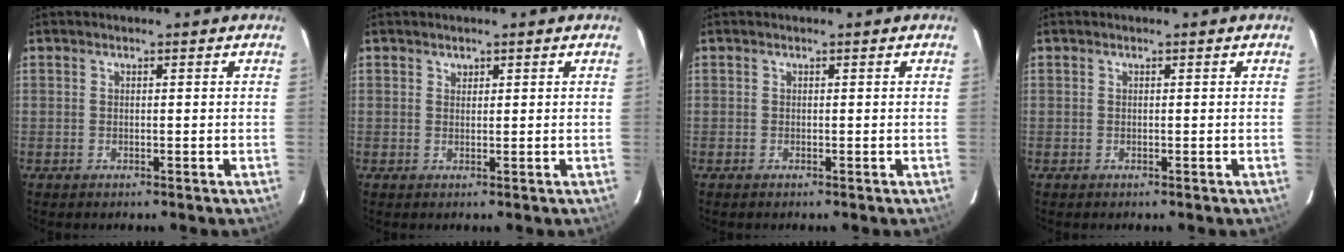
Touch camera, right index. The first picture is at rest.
{"total": 0.8, "force": [0.5, 0.6, 0.1], "torque": [0.003, 0.002, 0.008]}
{"total": 0.0}
{"total": 0.0}